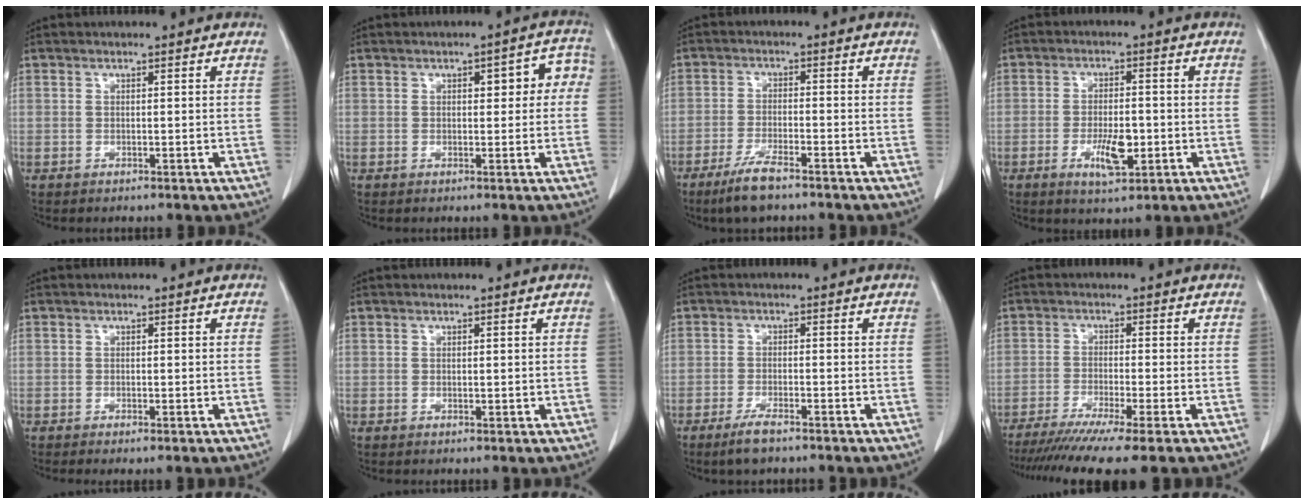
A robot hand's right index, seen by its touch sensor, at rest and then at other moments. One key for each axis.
{"total": 5.4, "fx": 1.1, "fy": 2.4, "fz": 4.7, "tx": -0.044, "ty": 0.029, "tz": 0.009}
{"total": 5.7, "fx": -4.2, "fy": 0.7, "fz": 3.8, "tx": -0.083, "ty": -0.010, "tz": -0.078}
{"total": 5.9, "fx": -1.8, "fy": 2.0, "fz": 5.2, "tx": -0.093, "ty": -0.004, "tz": -0.025}
{"total": 1.1, "fx": -0.5, "fy": 0.1, "fz": 1.0, "tx": -0.019, "ty": -0.003, "tz": -0.005}
{"total": 0.6, "fx": 0.1, "fy": 0.4, "fz": 0.5, "tx": -0.006, "ty": -0.002, "tz": 0.004}
{"total": 3.5, "fx": -2.6, "fy": 0.5, "fz": 2.3, "tx": -0.051, "ty": -0.004, "tz": -0.049}
{"total": 12.0, "fx": -9.6, "fy": -1.0, "fz": 7.2, "tx": -0.102, "ty": -0.033, "tz": -0.149}